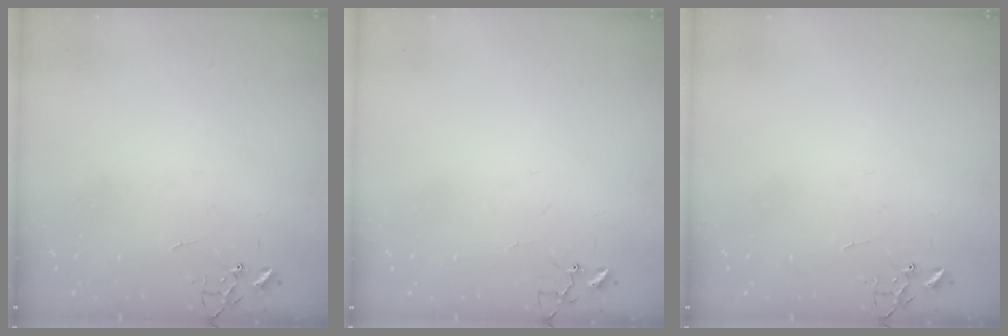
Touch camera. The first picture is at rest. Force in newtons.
{"total": 4.1, "press": 4.1, "slide": 0.2}
{"total": 0.0}